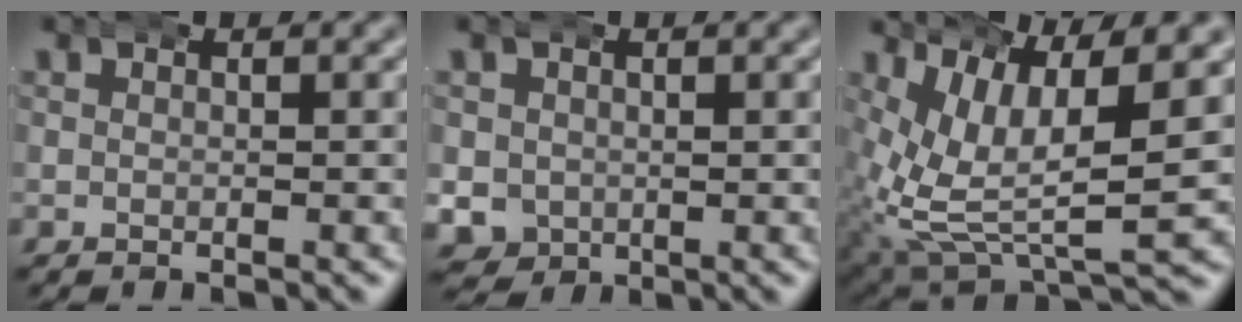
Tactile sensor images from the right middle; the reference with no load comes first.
{"total": 6.8, "force": [-1.4, 6.4, 2.1], "torque": [-0.076, -0.038, -0.017]}
{"total": 12.2, "force": [0.3, 7.7, 9.5], "torque": [-0.186, -0.045, 0.020]}